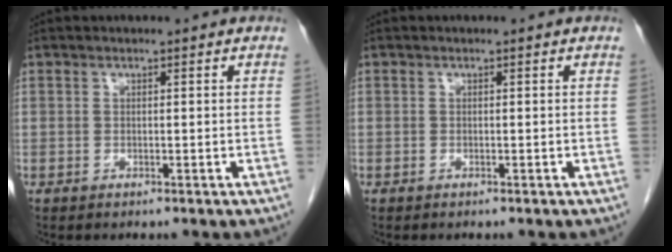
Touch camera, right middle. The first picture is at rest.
{"total": 0.0}